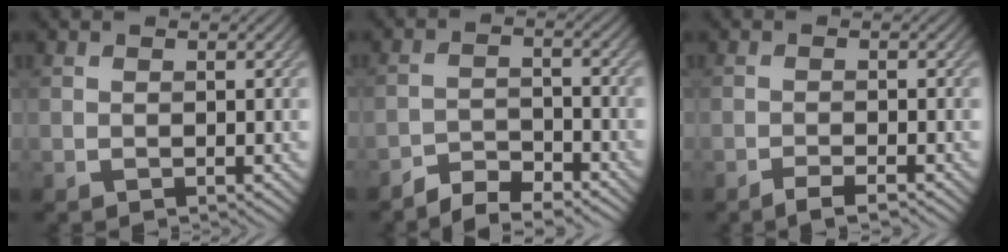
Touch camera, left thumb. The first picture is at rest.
{"total": 4.2, "force": [-3.9, 1.0, 1.4], "torque": [-0.025, 0.002, -0.076]}
{"total": 2.1, "force": [-1.6, 0.3, 1.4], "torque": [-0.019, 0.003, -0.034]}